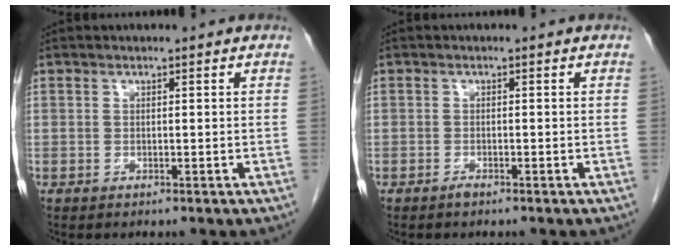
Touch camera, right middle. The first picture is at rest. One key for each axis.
{"total": 0.8, "fx": -0.7, "fy": 0.1, "fz": 0.4, "tx": -0.007, "ty": 0.001, "tz": -0.010}